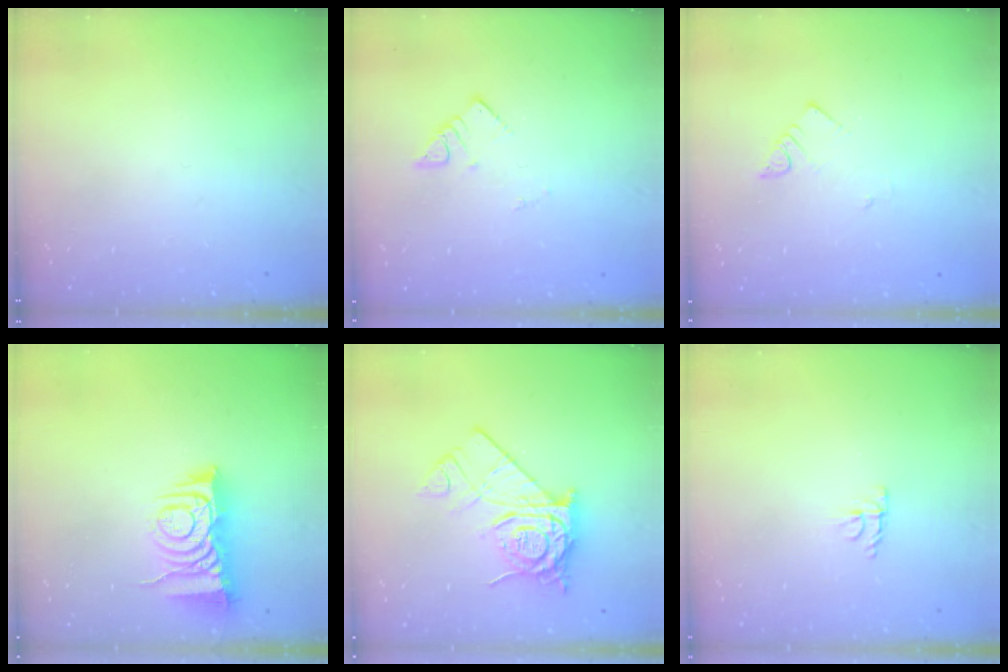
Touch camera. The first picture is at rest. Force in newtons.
{"total": 2.7, "press": 2.7, "slide": 0.1}
{"total": 3.2, "press": 3.2, "slide": 0.3}
{"total": 9.1, "press": 9.0, "slide": 1.0}
{"total": 14.2, "press": 14.1, "slide": 1.1}
{"total": 4.1, "press": 4.0, "slide": 0.7}